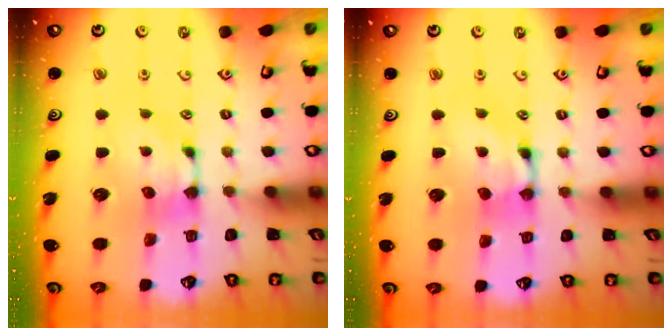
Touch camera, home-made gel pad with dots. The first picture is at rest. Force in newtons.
{"total": 2.1, "press": 2.1, "slide": 0.0}